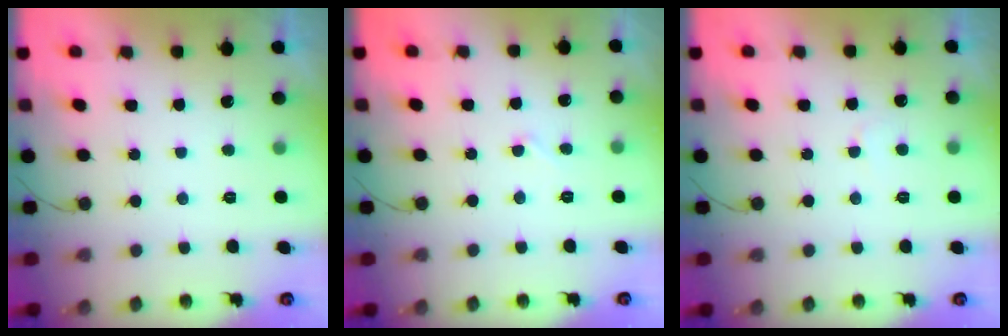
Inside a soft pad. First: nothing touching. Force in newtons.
{"total": 2.8, "press": 2.8, "slide": 0.2}
{"total": 2.2, "press": 2.2, "slide": 0.2}